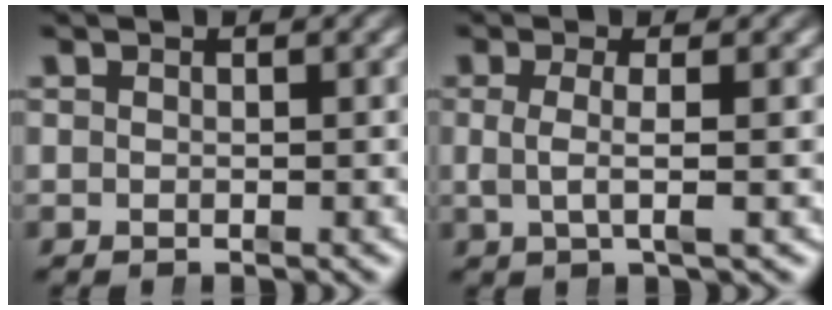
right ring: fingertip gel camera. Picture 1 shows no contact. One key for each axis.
{"total": 2.7, "fx": 0.1, "fy": 0.3, "fz": 2.7, "tx": -0.055, "ty": -0.008, "tz": 0.006}